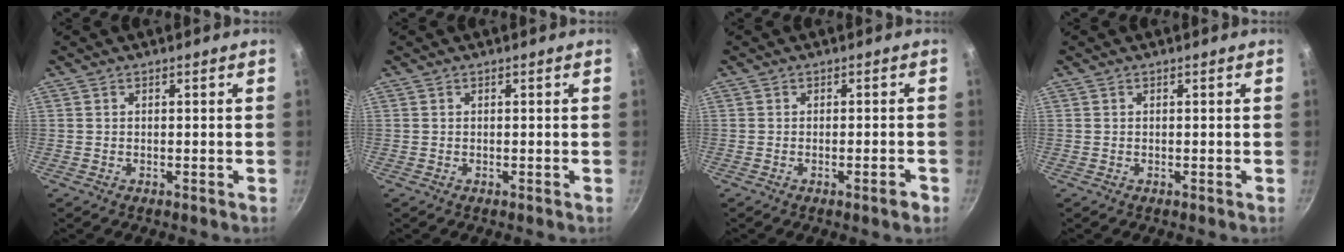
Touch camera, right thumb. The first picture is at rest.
{"total": 0.0}
{"total": 2.4, "force": [-1.2, 0.4, 2.0], "torque": [-0.025, 0.011, -0.015]}
{"total": 0.0}